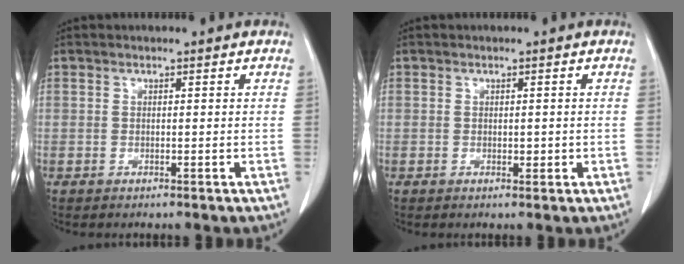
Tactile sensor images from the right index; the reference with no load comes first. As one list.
[{"total": 1.0, "force": [0.0, 0.7, 0.7], "torque": [-0.004, 0.001, 0.004]}]